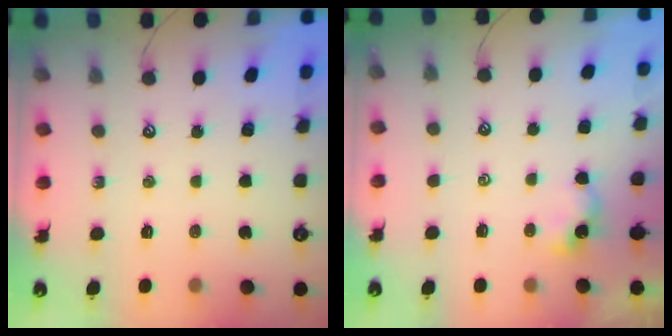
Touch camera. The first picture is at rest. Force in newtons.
{"total": 3.0, "press": 3.0, "slide": 0.1}